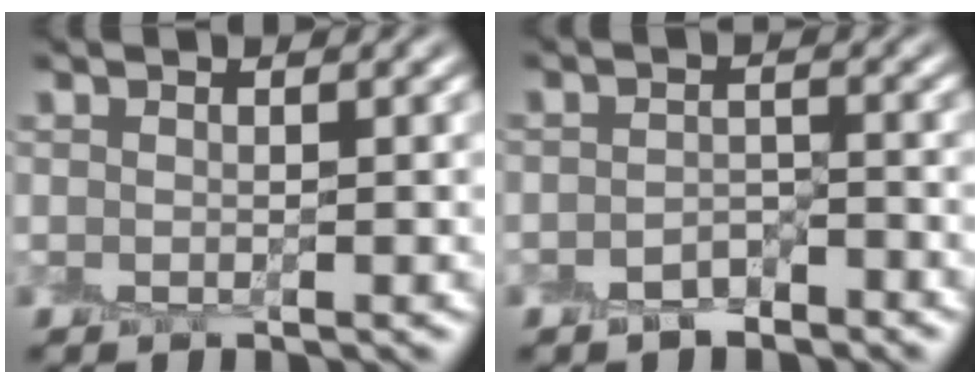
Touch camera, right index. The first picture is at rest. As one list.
[{"total": 1.4, "force": [-1.2, 0.7, 0.2], "torque": [-0.001, 0.012, -0.025]}]